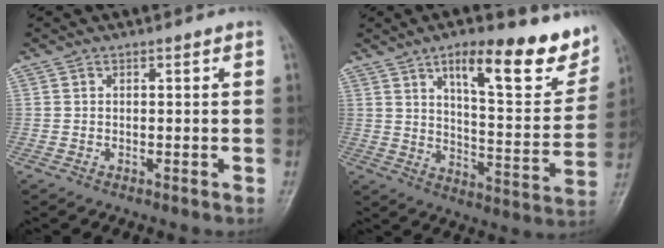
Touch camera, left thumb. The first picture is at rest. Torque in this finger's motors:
{"motor_torque": [0.44, 0.39, 1.50, -1.27, 0.06]}